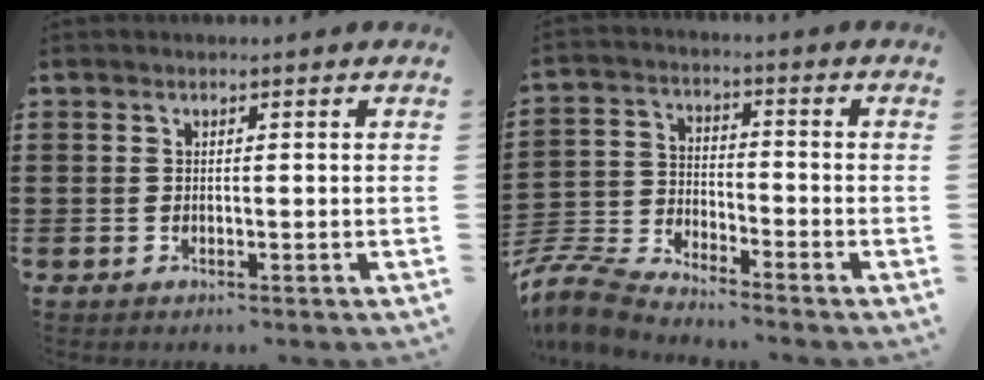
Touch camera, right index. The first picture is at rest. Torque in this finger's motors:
{"motor_torque": [-2.14, 0.00, -1.05, -0.21]}